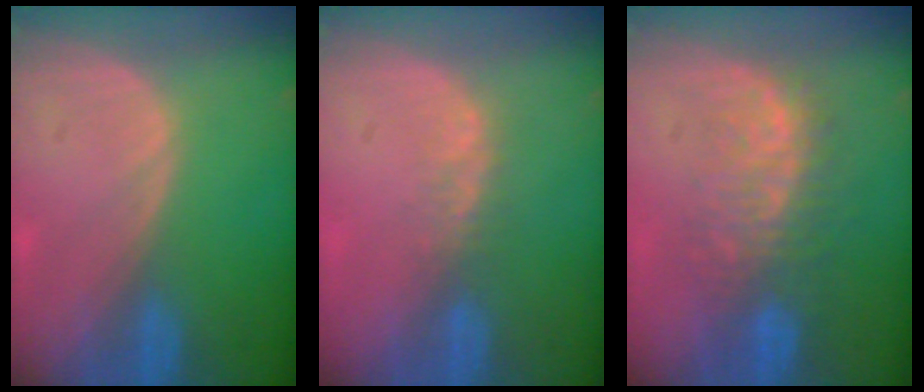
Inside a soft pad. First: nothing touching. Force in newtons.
{"total": 2.5, "press": 1.9, "slide": 1.5}
{"total": 8.1, "press": 7.8, "slide": 2.2}